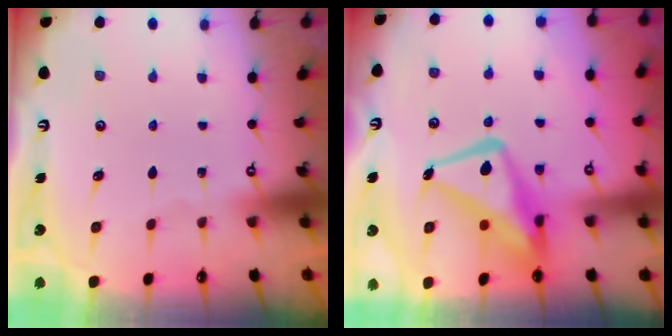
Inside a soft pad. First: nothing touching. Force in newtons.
{"total": 14.6, "press": 14.5, "slide": 1.4}